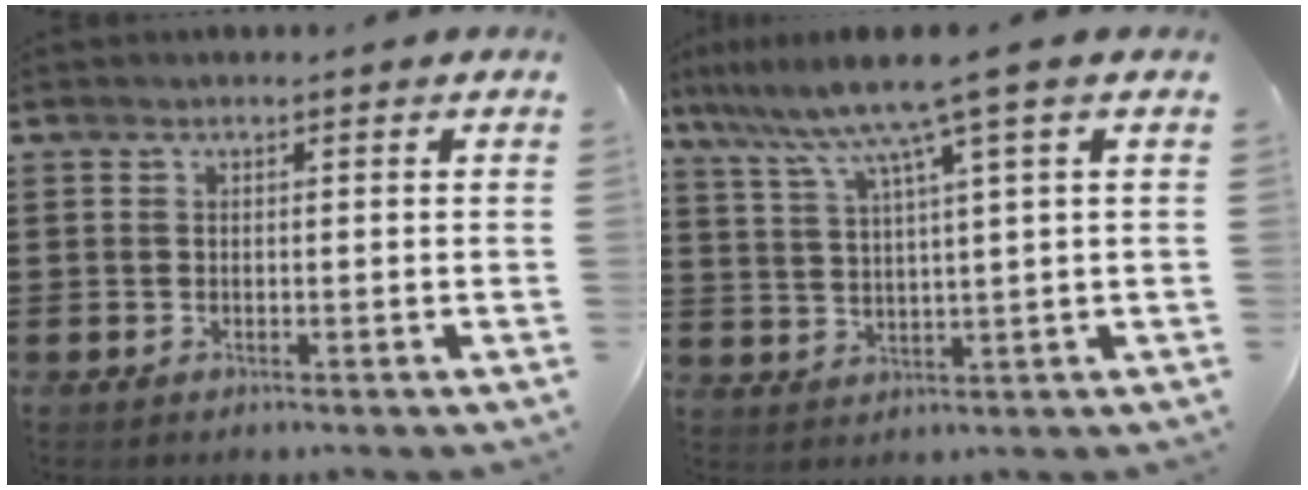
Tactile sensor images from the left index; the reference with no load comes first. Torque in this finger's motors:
{"motor_torque": [2.14, 0.00, 0.92, 0.21]}